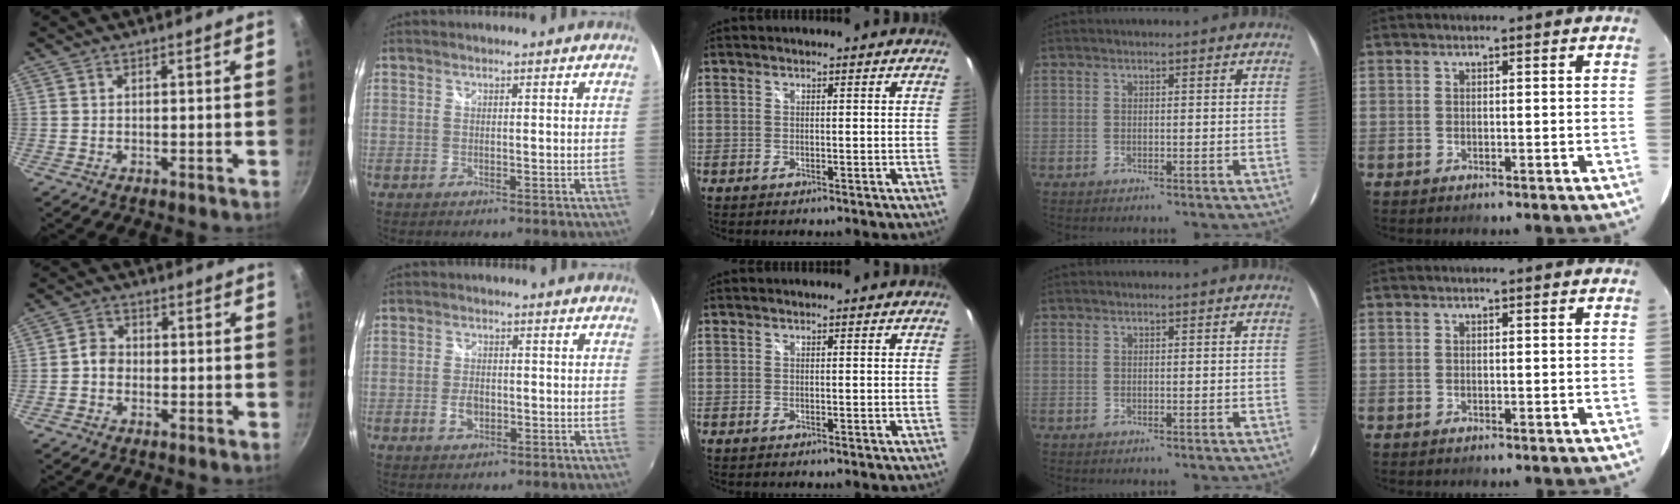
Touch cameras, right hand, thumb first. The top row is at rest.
{"thumb": {"total": 3.3, "force": [-0.8, 2.8, 1.5], "torque": [-0.009, 0.018, -0.021]}, "index": {"total": 3.4, "force": [-1.0, 2.3, 2.4], "torque": [-0.047, -0.002, -0.016]}}